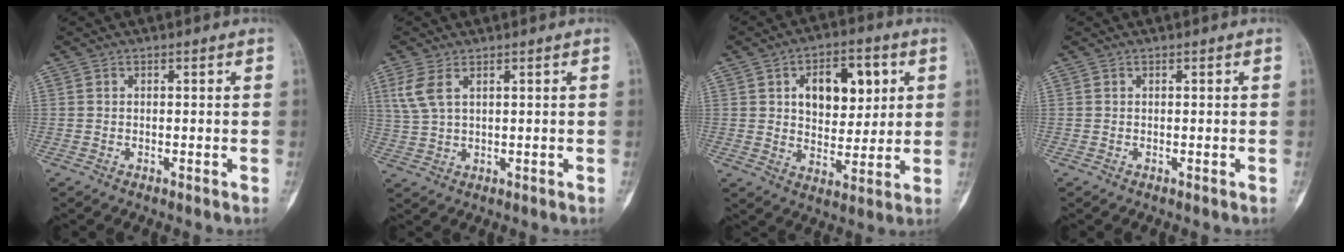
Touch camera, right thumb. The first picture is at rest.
{"total": 4.8, "force": [2.1, 2.2, 3.7], "torque": [-0.095, 0.004, 0.053]}
{"total": 13.0, "force": [3.8, 8.0, 9.5], "torque": [-0.090, -0.009, 0.061]}
{"total": 0.0}